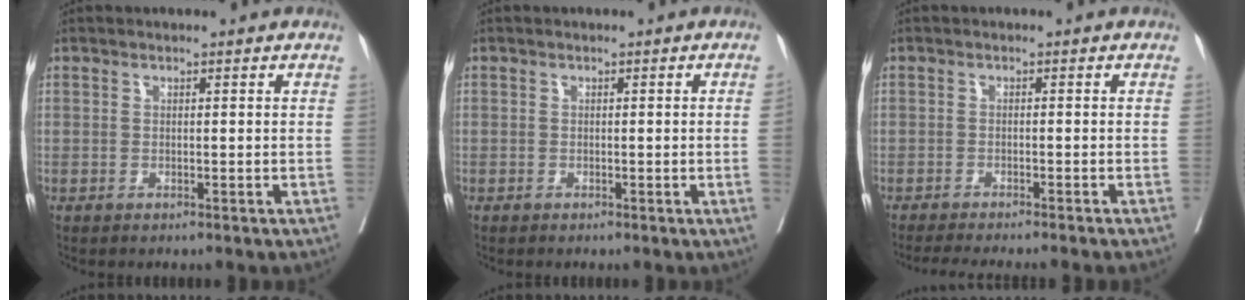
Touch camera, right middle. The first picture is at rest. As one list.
[{"total": 0.9, "force": [0.0, -0.4, 0.8], "torque": [-0.009, -0.002, 0.002]}, {"total": 7.9, "force": [-7.0, -0.7, 3.6], "torque": [-0.027, -0.016, -0.103]}]